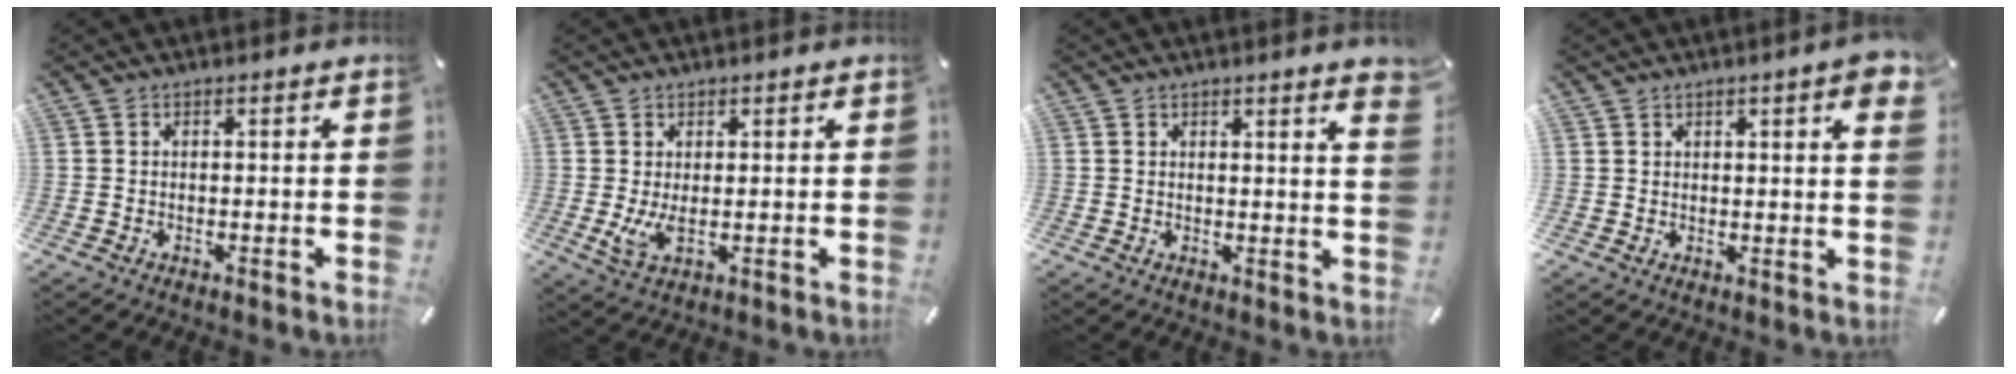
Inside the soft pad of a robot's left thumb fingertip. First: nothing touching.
{"total": 4.6, "force": [0.6, 2.4, 3.9], "torque": [-0.074, -0.011, 0.006]}
{"total": 3.1, "force": [2.1, 0.3, 2.2], "torque": [-0.031, -0.010, 0.034]}
{"total": 3.2, "force": [2.1, 1.0, 2.2], "torque": [-0.031, -0.004, 0.036]}